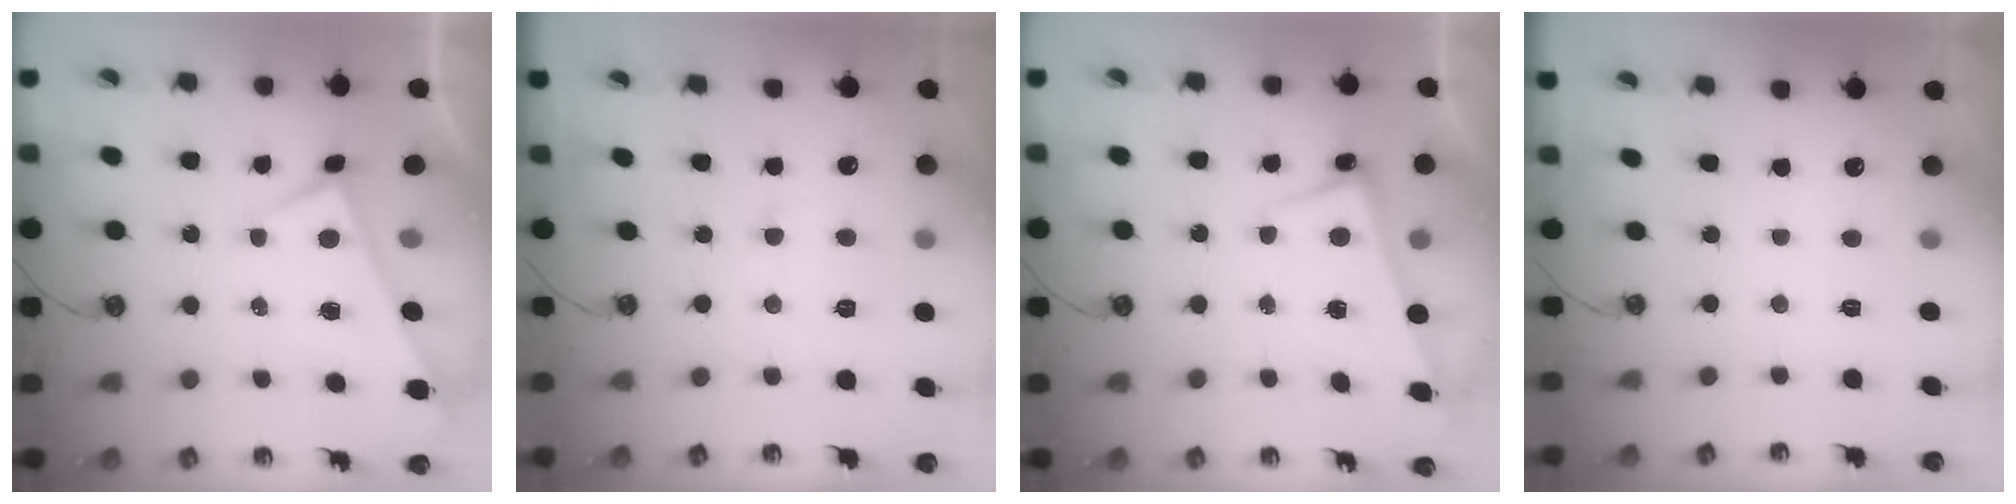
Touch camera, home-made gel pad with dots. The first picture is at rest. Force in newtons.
{"total": 1.8, "press": 1.7, "slide": 0.6}
{"total": 2.6, "press": 2.5, "slide": 0.7}
{"total": 0.0}